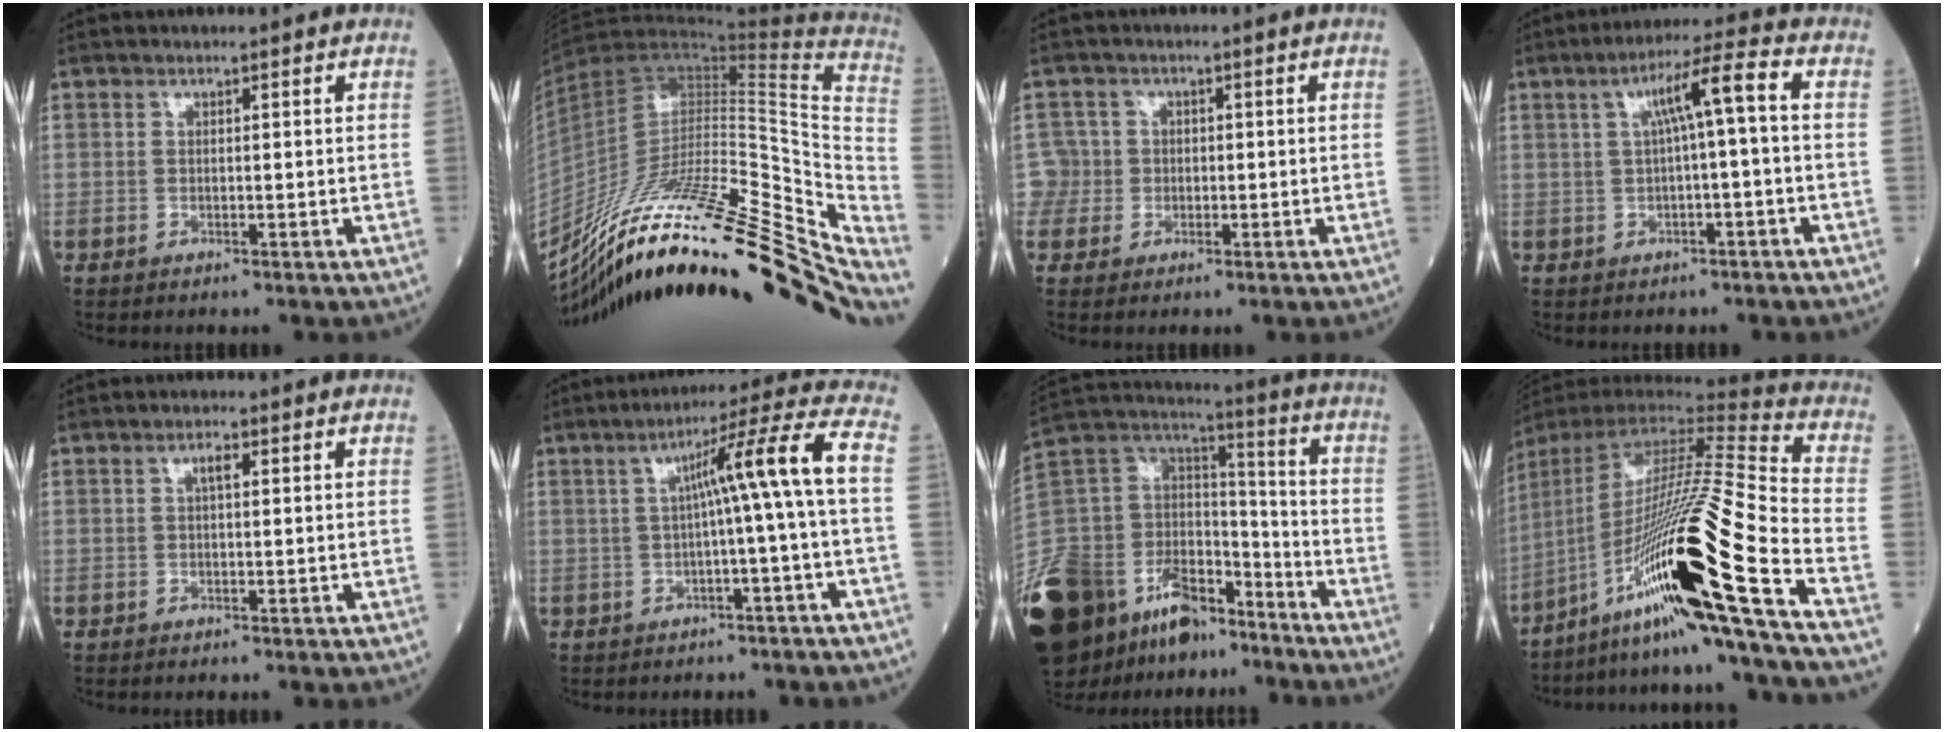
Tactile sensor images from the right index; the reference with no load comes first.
{"total": 35.4, "force": [-25.8, 4.1, 23.8], "torque": [-0.288, -0.023, -0.405]}
{"total": 3.0, "force": [-0.3, 3.0, -0.6], "torque": [0.024, 0.011, -0.011]}
{"total": 6.7, "force": [0.7, -0.1, 6.7], "torque": [-0.110, 0.022, 0.012]}
{"total": 1.3, "force": [0.6, 0.3, 1.1], "torque": [-0.023, 0.006, 0.007]}
{"total": 9.0, "force": [0.0, -1.7, 8.9], "torque": [-0.133, 0.026, 0.004]}
{"total": 32.5, "force": [-21.6, 15.8, 18.3], "torque": [-0.459, -0.032, -0.376]}
{"total": 26.7, "force": [-13.2, -1.1, 23.2], "torque": [-0.406, -0.033, -0.231]}